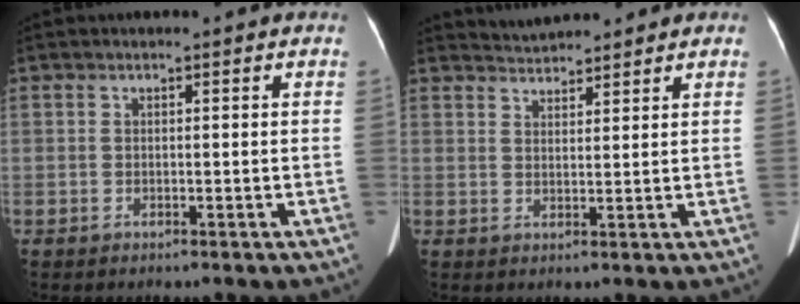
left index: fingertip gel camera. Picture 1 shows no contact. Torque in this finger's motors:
{"motor_torque": [-0.85, -1.07, -0.15, 0.01]}